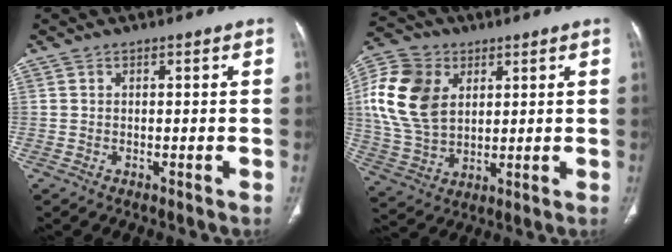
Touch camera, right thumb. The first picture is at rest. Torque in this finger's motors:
{"motor_torque": [0.72, 2.37, 1.46, 0.26, 0.12]}